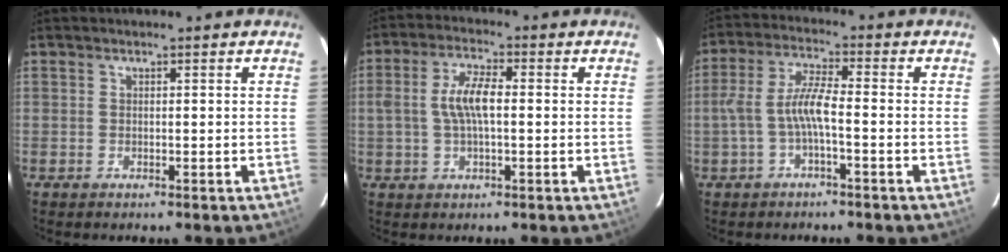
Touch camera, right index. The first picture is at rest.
{"total": 6.8, "force": [0.0, 2.7, 6.2], "torque": [-0.123, 0.011, 0.001]}
{"total": 6.4, "force": [-2.0, 1.1, 6.0], "torque": [-0.132, 0.011, -0.035]}